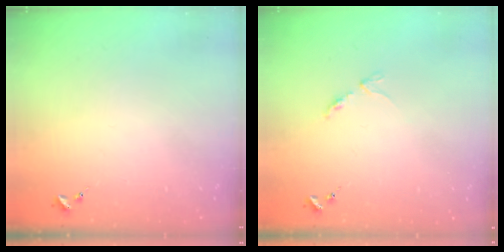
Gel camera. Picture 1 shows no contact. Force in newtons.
{"total": 4.2, "press": 4.2, "slide": 0.6}